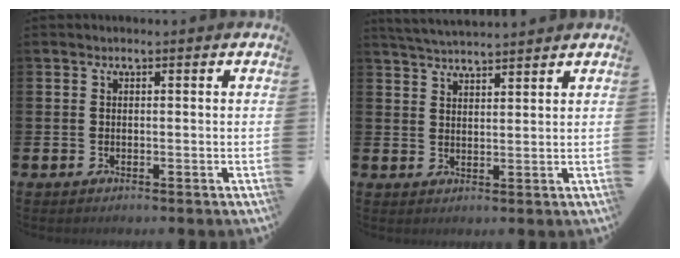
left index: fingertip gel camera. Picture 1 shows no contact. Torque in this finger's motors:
{"motor_torque": [-0.13, -0.41, 0.48, 0.13]}